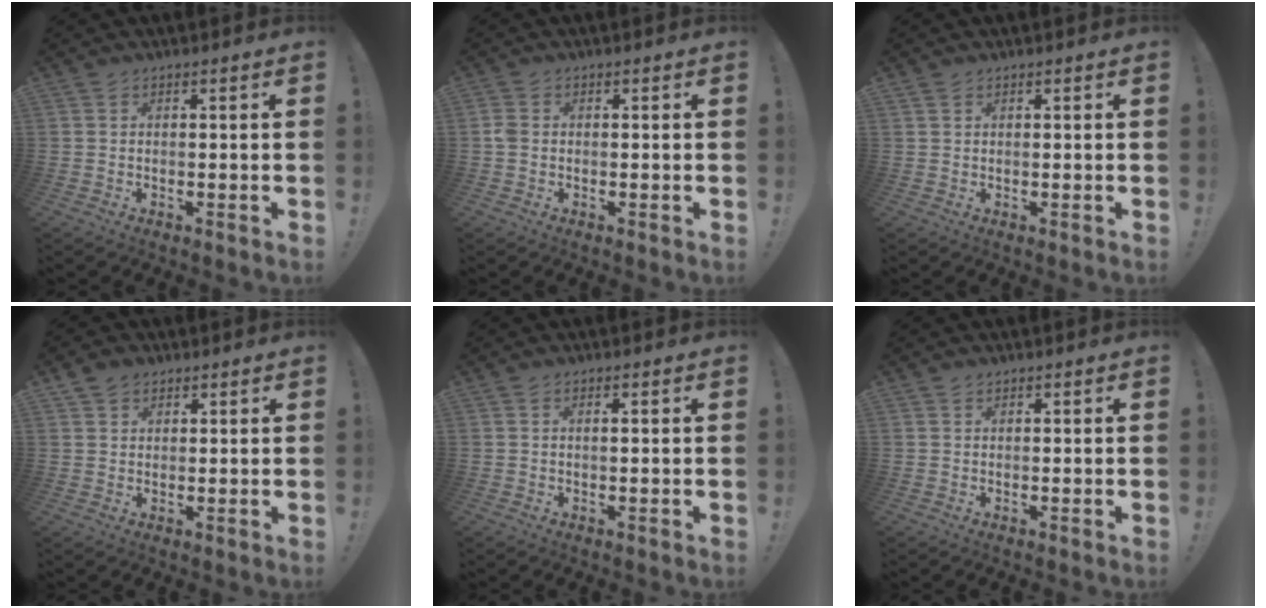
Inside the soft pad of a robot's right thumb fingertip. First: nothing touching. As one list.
[{"total": 2.0, "force": [-0.4, 1.5, 1.2], "torque": [-0.025, 0.006, -0.005]}, {"total": 0.9, "force": [0.7, 0.5, 0.2], "torque": [0.003, -0.004, 0.012]}, {"total": 3.3, "force": [2.1, 2.4, 0.9], "torque": [-0.015, -0.007, 0.039]}, {"total": 0.9, "force": [0.3, 0.0, 0.8], "torque": [-0.017, 0.000, 0.004]}, {"total": 0.7, "force": [0.6, 0.3, 0.2], "torque": [-0.002, -0.001, 0.012]}]